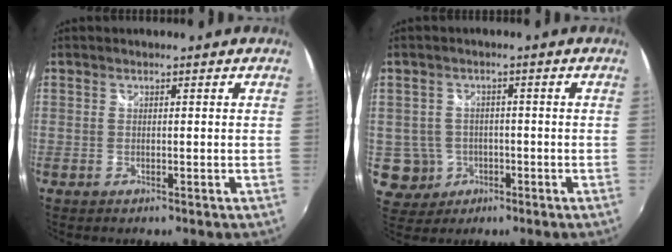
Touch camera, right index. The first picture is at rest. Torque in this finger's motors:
{"motor_torque": [-0.39, 0.13, -0.73, -0.21]}